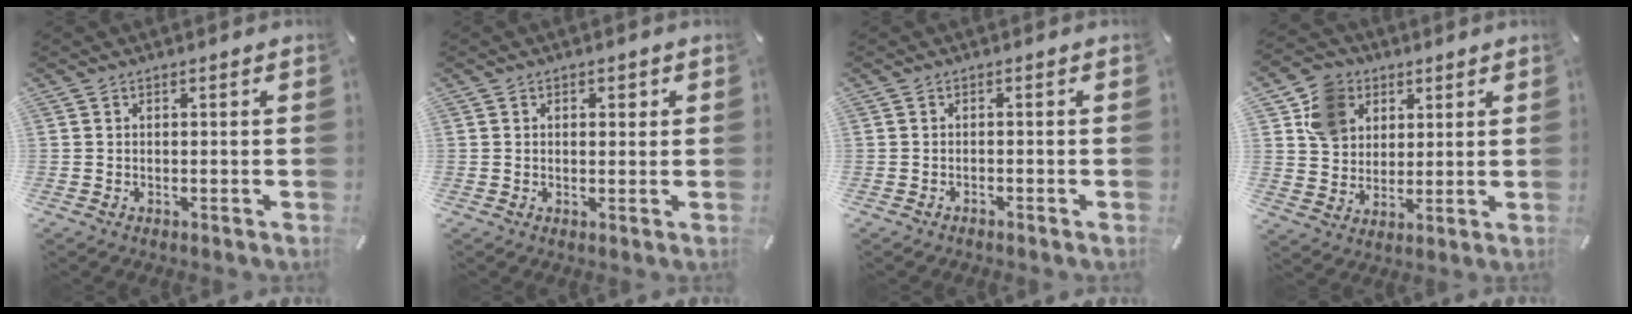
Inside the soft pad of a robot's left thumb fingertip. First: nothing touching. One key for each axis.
{"total": 1.5, "fx": 0.3, "fy": 1.2, "fz": 0.9, "tx": -0.004, "ty": 0.000, "tz": -0.001}
{"total": 1.1, "fx": -1.1, "fy": 0.3, "fz": 0.2, "tx": -0.006, "ty": 0.004, "tz": -0.022}
{"total": 10.4, "fx": 4.4, "fy": 9.0, "fz": 2.9, "tx": -0.057, "ty": -0.005, "tz": 0.088}